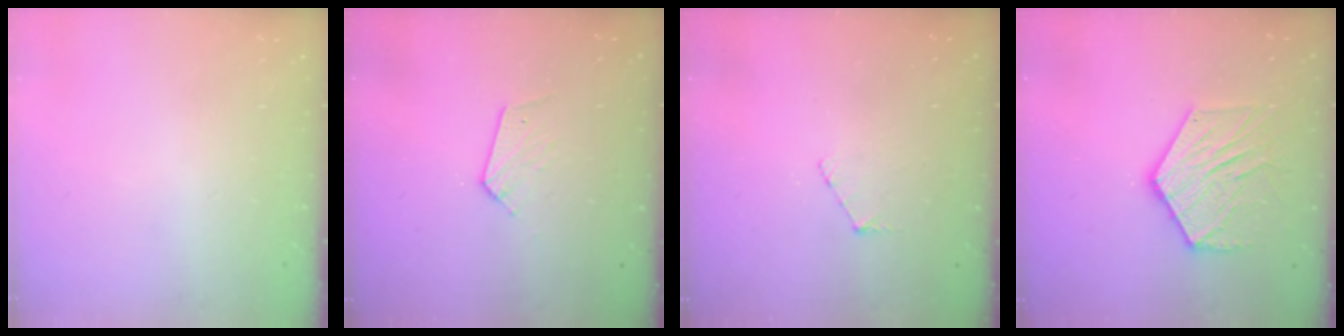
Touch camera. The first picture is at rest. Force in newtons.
{"total": 5.1, "press": 5.0, "slide": 0.5}
{"total": 5.0, "press": 5.0, "slide": 0.5}
{"total": 14.3, "press": 14.2, "slide": 1.3}